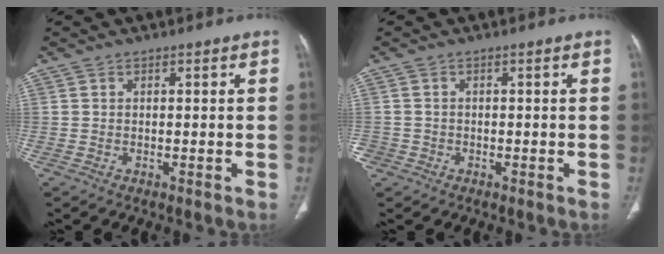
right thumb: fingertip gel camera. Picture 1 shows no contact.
{"total": 2.1, "force": [-0.8, 1.9, 0.2], "torque": [0.001, 0.009, -0.017]}